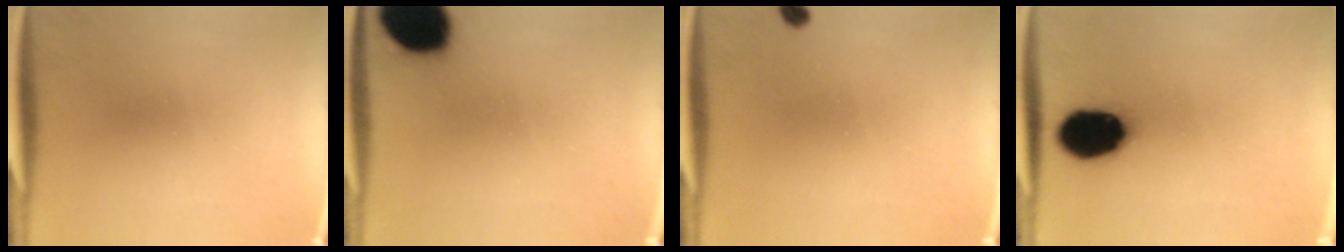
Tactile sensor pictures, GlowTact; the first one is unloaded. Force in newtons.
{"total": 18.7}
{"total": 1.2}
{"total": 18.9}